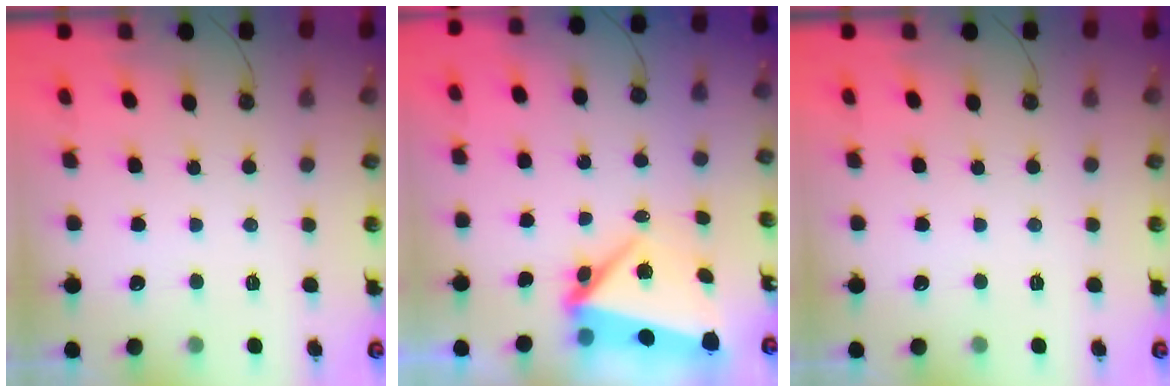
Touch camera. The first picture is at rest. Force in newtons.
{"total": 8.8, "press": 6.2, "slide": 6.3}
{"total": 0.0}